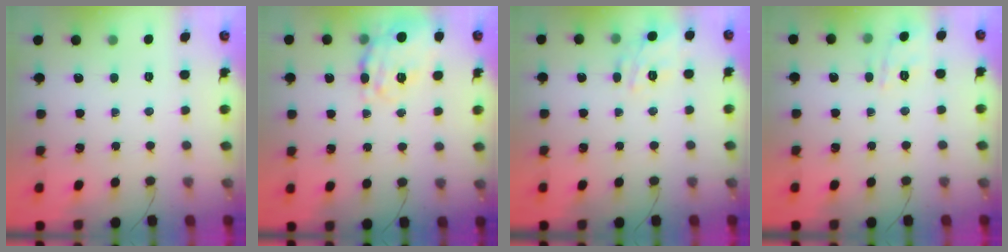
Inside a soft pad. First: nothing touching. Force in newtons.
{"total": 12.4, "press": 12.0, "slide": 3.0}
{"total": 13.2, "press": 13.2, "slide": 0.5}
{"total": 2.1, "press": 1.6, "slide": 1.5}